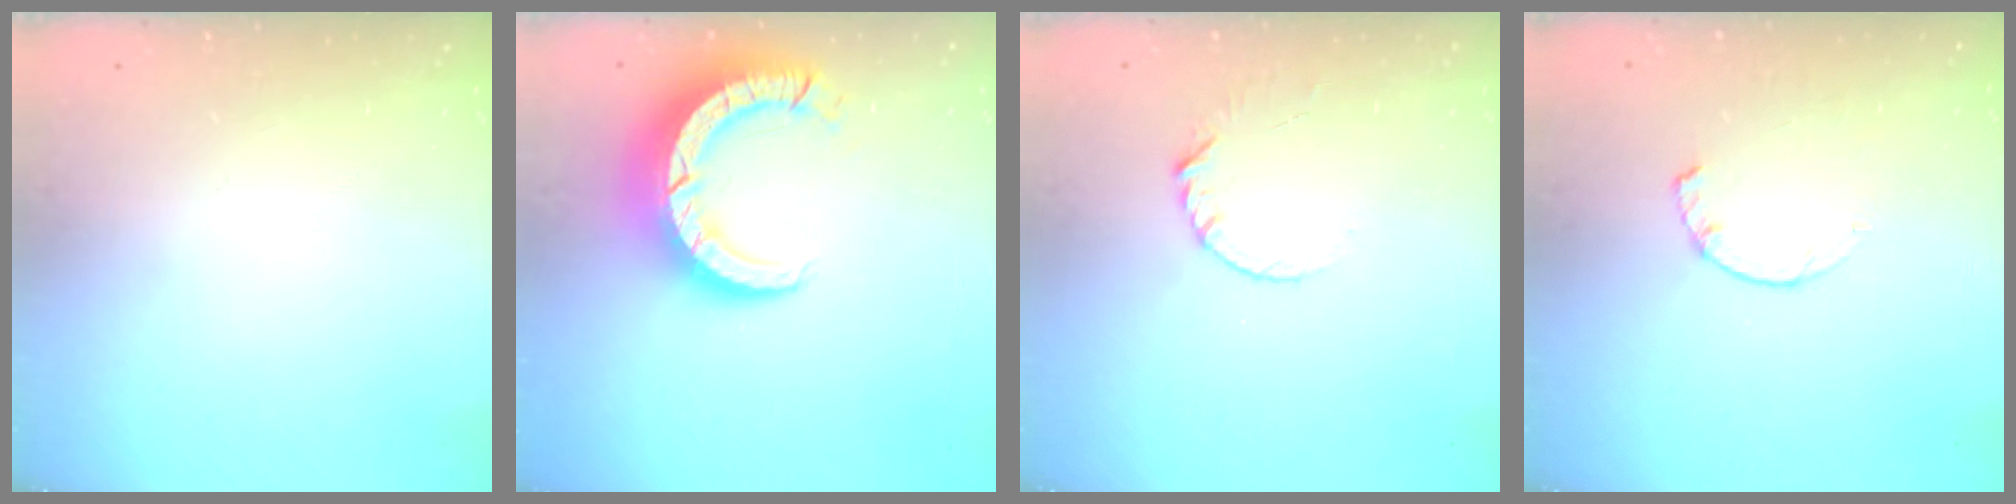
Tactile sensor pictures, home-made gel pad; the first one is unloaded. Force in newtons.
{"total": 10.6, "press": 10.5, "slide": 1.0}
{"total": 4.6, "press": 4.6, "slide": 0.5}
{"total": 2.3, "press": 2.3, "slide": 0.4}